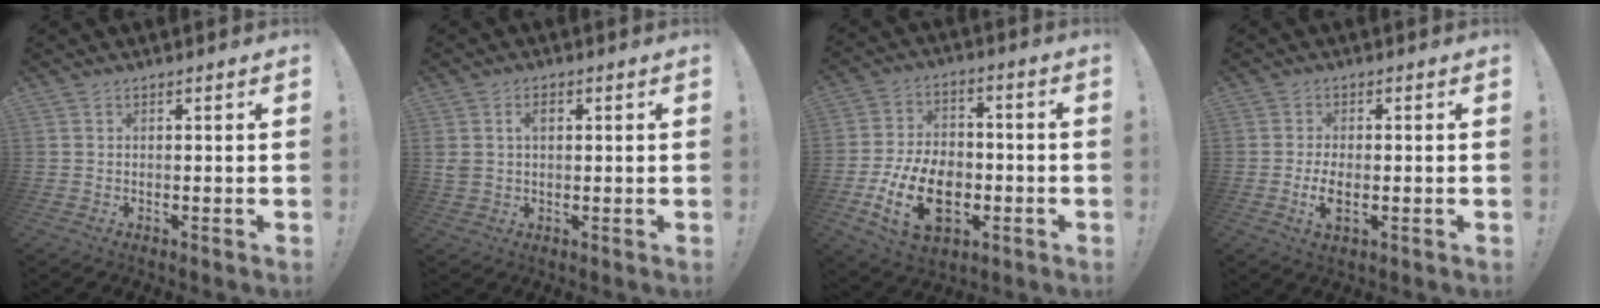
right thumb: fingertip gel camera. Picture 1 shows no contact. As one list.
[{"total": 3.8, "force": [1.0, 2.7, 2.5], "torque": [-0.046, 0.006, 0.016]}, {"total": 18.0, "force": [-5.8, 12.3, 11.8], "torque": [-0.204, 0.033, -0.091]}, {"total": 4.7, "force": [-0.9, 2.4, 3.9], "torque": [-0.068, -0.002, -0.016]}]